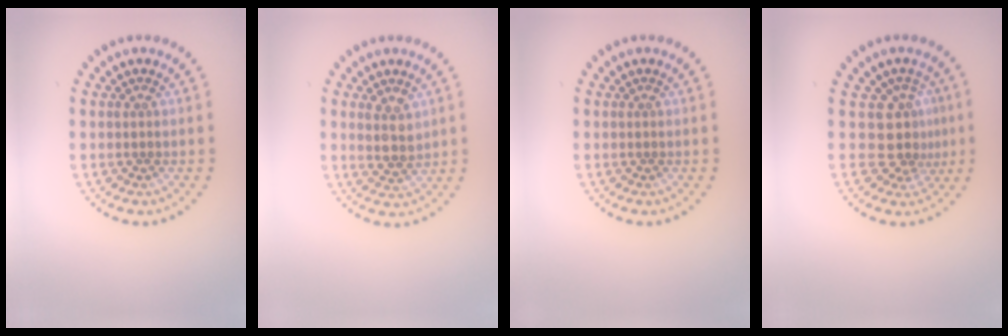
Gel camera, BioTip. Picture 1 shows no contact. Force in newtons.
{"total": 2.2, "press": 2.1, "slide": 0.6}
{"total": 0.0}
{"total": 3.4, "press": 2.5, "slide": 2.3}